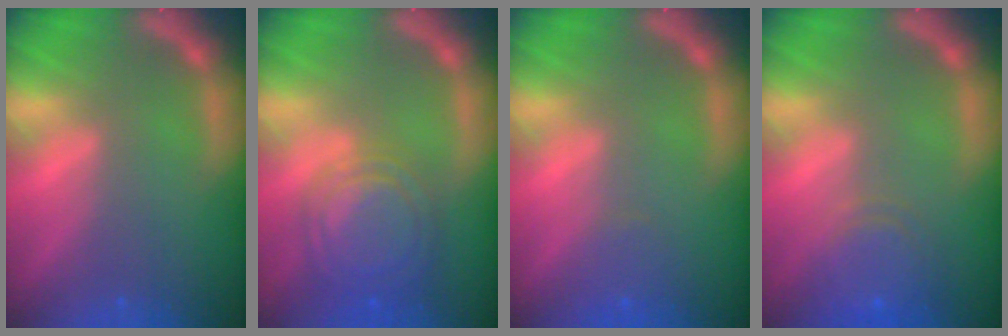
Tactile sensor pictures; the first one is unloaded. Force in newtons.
{"total": 8.0}
{"total": 1.4}
{"total": 5.1}